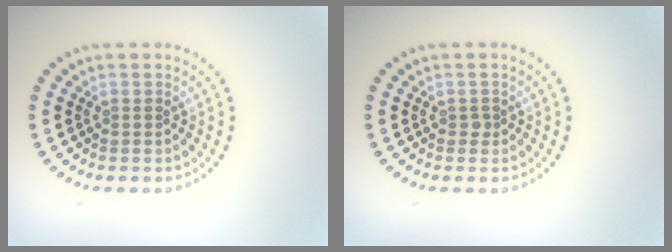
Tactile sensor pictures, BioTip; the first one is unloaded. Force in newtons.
{"total": 0.6, "press": 0.4, "slide": 0.4}